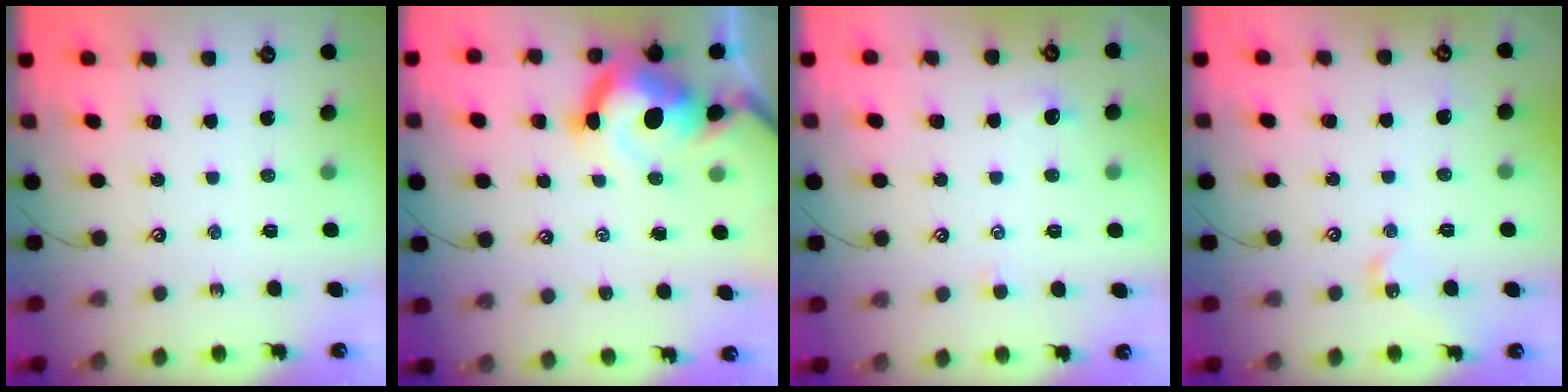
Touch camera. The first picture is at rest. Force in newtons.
{"total": 14.2, "press": 14.1, "slide": 1.9}
{"total": 0.8, "press": 0.7, "slide": 0.5}
{"total": 5.1, "press": 5.1, "slide": 0.2}